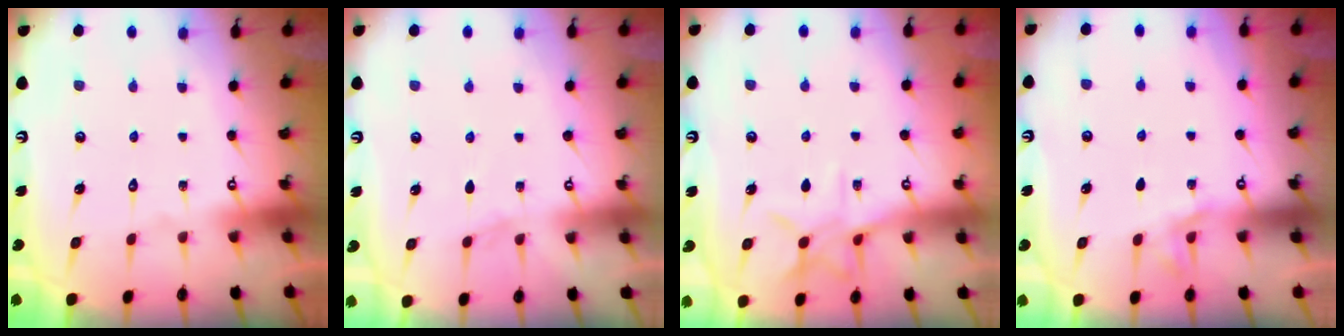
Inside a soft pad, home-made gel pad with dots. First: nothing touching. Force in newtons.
{"total": 3.1, "press": 3.1, "slide": 0.5}
{"total": 8.9, "press": 8.9, "slide": 0.5}
{"total": 3.5, "press": 2.7, "slide": 2.2}